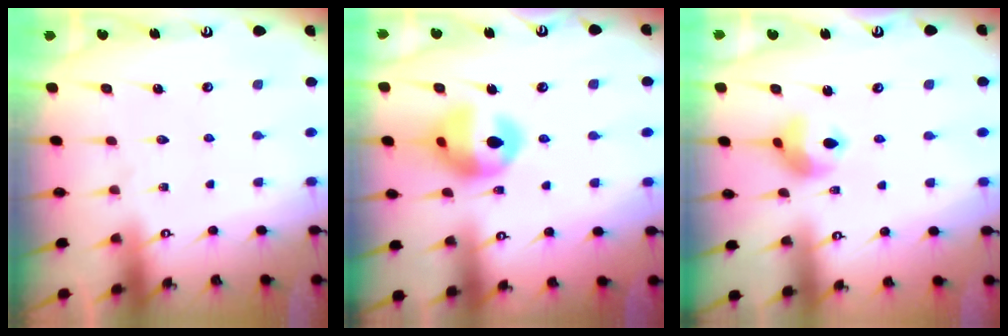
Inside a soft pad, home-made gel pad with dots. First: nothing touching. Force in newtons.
{"total": 14.6, "press": 13.8, "slide": 4.8}
{"total": 7.8, "press": 7.8, "slide": 0.6}